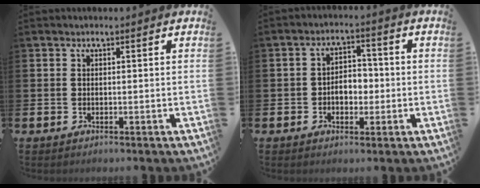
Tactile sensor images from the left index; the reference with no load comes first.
{"total": 3.3, "force": [-0.7, 2.5, 2.0], "torque": [-0.035, 0.007, -0.021]}